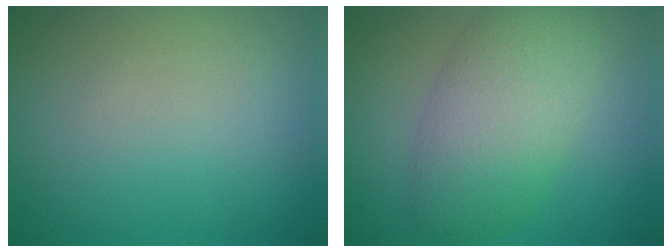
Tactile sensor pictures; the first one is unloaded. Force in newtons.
{"total": 6.0, "press": 6.0, "slide": 0.2}